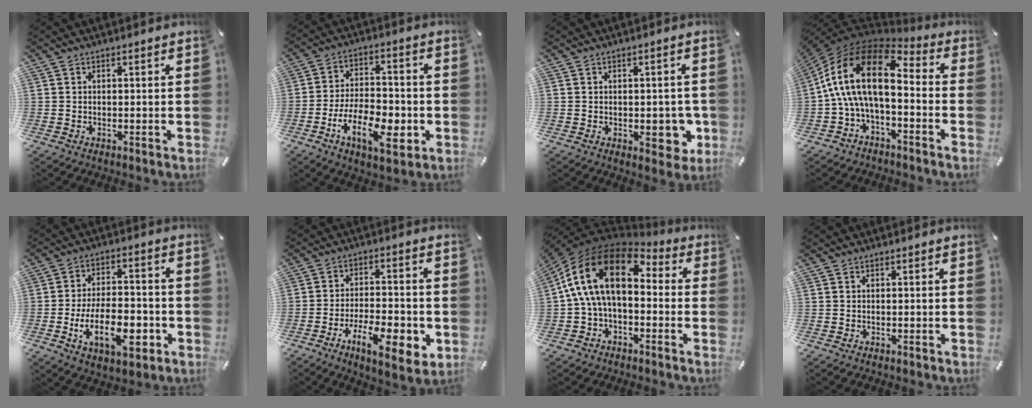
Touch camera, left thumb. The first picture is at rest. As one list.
[{"total": 15.5, "force": [-6.0, 7.7, 12.1], "torque": [-0.212, 0.013, -0.100]}, {"total": 7.3, "force": [-1.4, 3.7, 6.1], "torque": [-0.062, -0.003, -0.020]}, {"total": 16.8, "force": [0.6, 8.4, 14.5], "torque": [-0.312, -0.008, 0.005]}, {"total": 15.0, "force": [-5.2, 7.9, 11.7], "torque": [-0.208, 0.009, -0.088]}, {"total": 13.8, "force": [-5.8, 5.5, 11.3], "torque": [-0.165, 0.018, -0.088]}, {"total": 16.8, "force": [2.3, 10.0, 13.3], "torque": [-0.274, 0.008, 0.033]}, {"total": 0.0}]